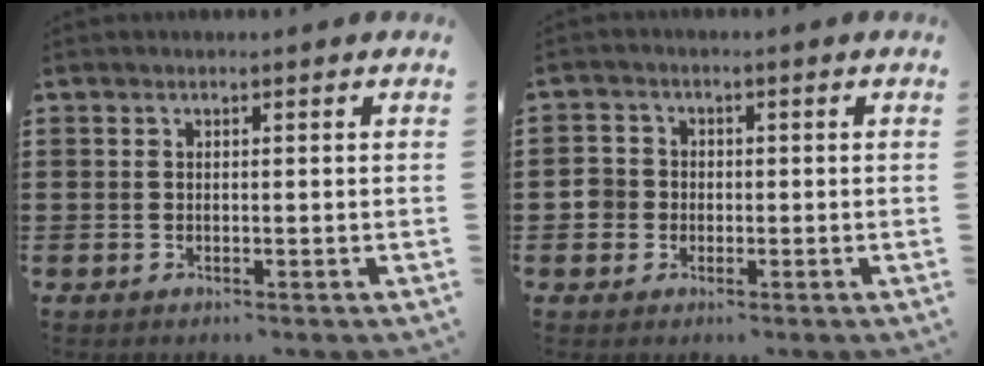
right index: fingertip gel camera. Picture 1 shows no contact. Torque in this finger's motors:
{"motor_torque": [0.35, -0.32, 0.03, 0.04]}